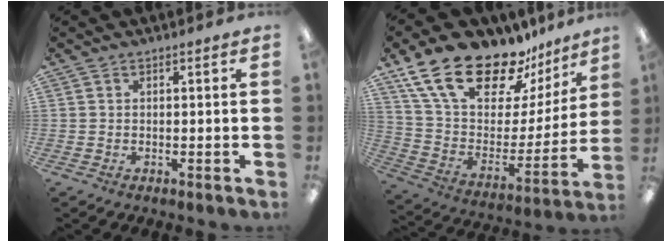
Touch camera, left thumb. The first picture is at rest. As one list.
[{"total": 23.8, "force": [18.1, 9.8, 11.8], "torque": [-0.210, -0.125, 0.325]}]